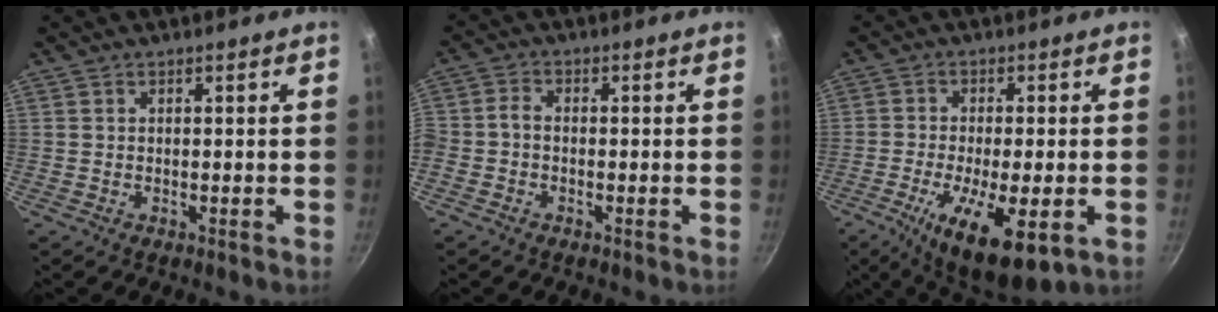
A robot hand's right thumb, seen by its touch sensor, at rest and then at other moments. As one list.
[{"total": 2.8, "force": [-1.3, 1.8, 1.7], "torque": [-0.041, 0.016, -0.035]}, {"total": 14.3, "force": [-5.2, 4.7, 12.5], "torque": [-0.220, -0.008, -0.084]}]